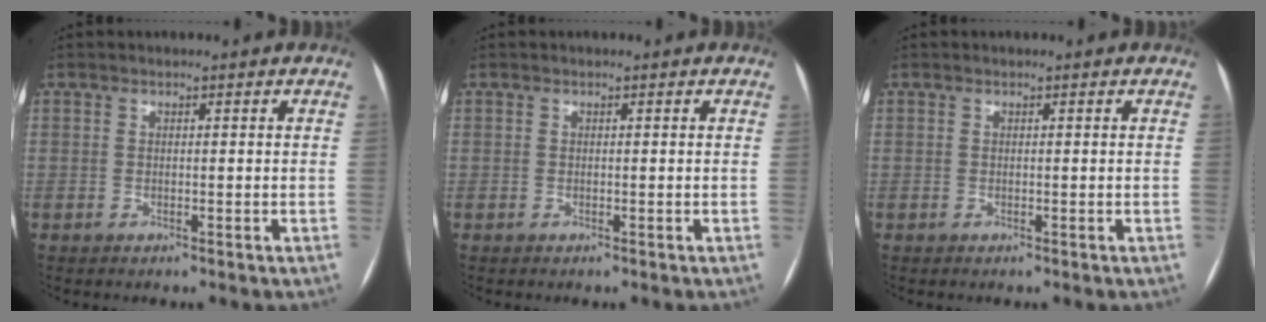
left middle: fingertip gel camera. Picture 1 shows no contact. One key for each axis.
{"total": 0.0}
{"total": 0.0}